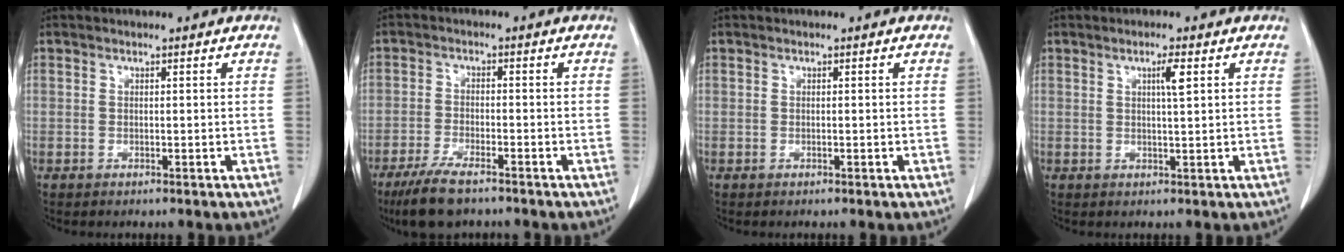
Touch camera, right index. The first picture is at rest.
{"total": 7.2, "force": [-5.5, 1.6, 4.4], "torque": [-0.086, -0.017, -0.098]}
{"total": 0.0}
{"total": 2.5, "force": [1.0, -0.1, 2.3], "torque": [-0.042, -0.002, 0.015]}